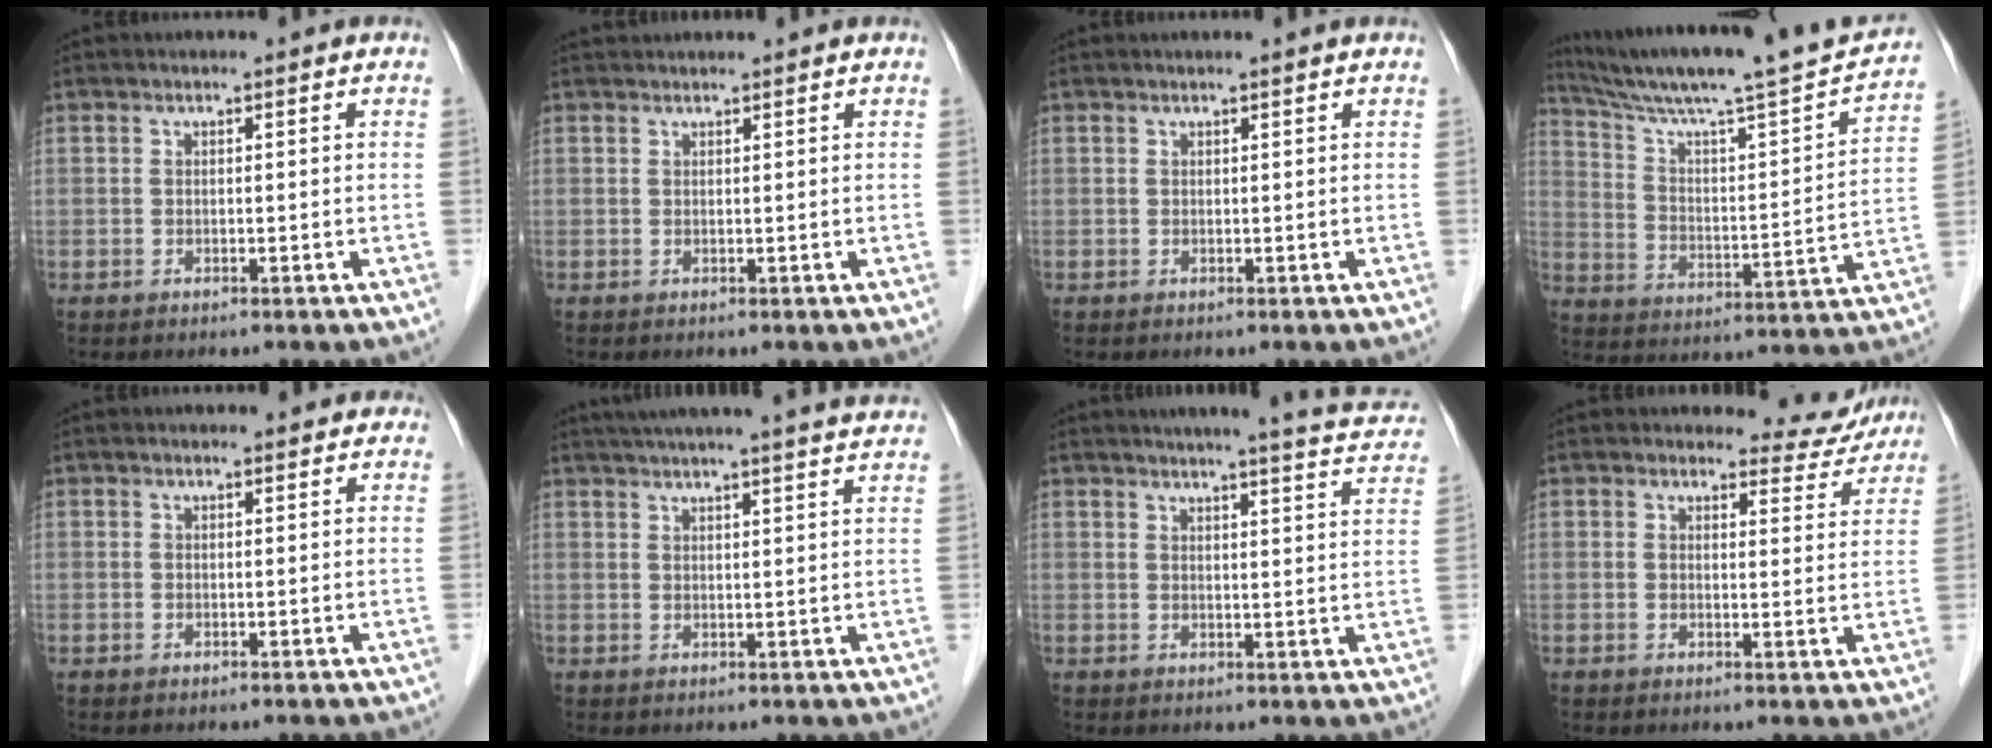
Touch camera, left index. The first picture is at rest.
{"total": 2.0, "force": [1.9, 0.1, 0.3], "torque": [-0.006, 0.025, 0.033]}
{"total": 1.0, "force": [0.9, -0.1, 0.4], "torque": [-0.012, 0.008, 0.016]}
{"total": 22.4, "force": [20.1, 0.0, 10.0], "torque": [-0.169, -0.023, 0.294]}
{"total": 2.1, "force": [1.8, 1.0, 0.5], "torque": [-0.005, 0.009, 0.011]}
{"total": 19.6, "force": [17.8, 0.0, 8.2], "torque": [-0.130, 0.005, 0.222]}
{"total": 13.8, "force": [12.8, 0.9, 5.2], "torque": [-0.059, -0.024, 0.131]}
{"total": 5.0, "force": [4.7, 1.5, -0.7], "torque": [0.012, -0.016, 0.042]}